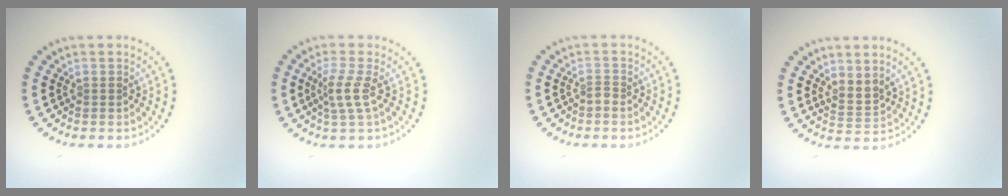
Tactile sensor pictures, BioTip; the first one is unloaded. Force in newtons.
{"total": 2.3, "press": 1.6, "slide": 1.6}
{"total": 0.8, "press": 0.4, "slide": 0.6}
{"total": 2.0, "press": 1.4, "slide": 1.4}